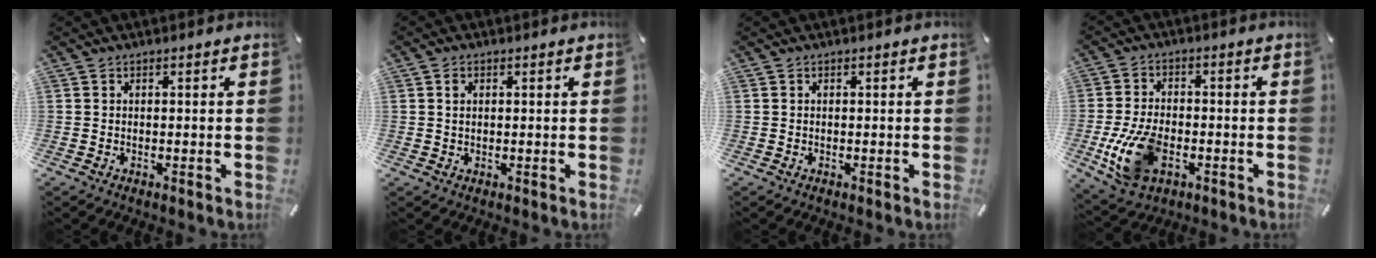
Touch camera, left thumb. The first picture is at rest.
{"total": 1.5, "force": [0.5, 1.0, 1.0], "torque": [-0.024, 0.004, 0.008]}
{"total": 0.0}
{"total": 12.4, "force": [-3.6, 7.7, 9.0], "torque": [-0.195, 0.003, -0.060]}